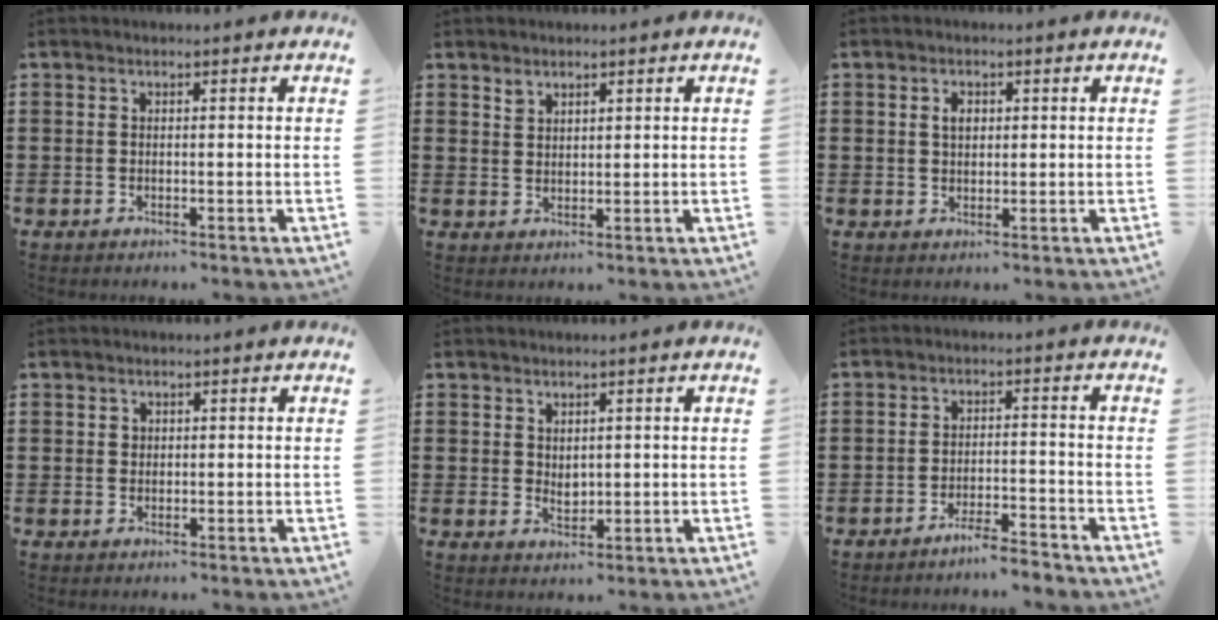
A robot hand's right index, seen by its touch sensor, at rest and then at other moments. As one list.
[{"total": 2.0, "force": [1.6, 1.0, 0.3], "torque": [-0.003, -0.002, 0.030]}, {"total": 2.1, "force": [0.5, 1.4, 1.4], "torque": [-0.032, 0.010, 0.008]}, {"total": 0.9, "force": [0.4, 0.8, 0.1], "torque": [-0.003, 0.003, 0.008]}, {"total": 1.8, "force": [1.0, 1.2, 0.9], "torque": [-0.020, 0.004, 0.020]}, {"total": 3.8, "force": [-3.6, 0.0, 1.2], "torque": [-0.020, 0.002, -0.071]}]